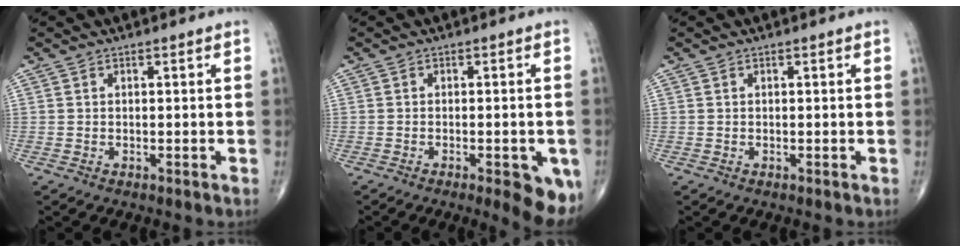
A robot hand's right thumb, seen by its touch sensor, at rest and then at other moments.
{"total": 8.4, "force": [-3.5, 2.6, 7.2], "torque": [-0.078, -0.004, -0.041]}
{"total": 0.0}